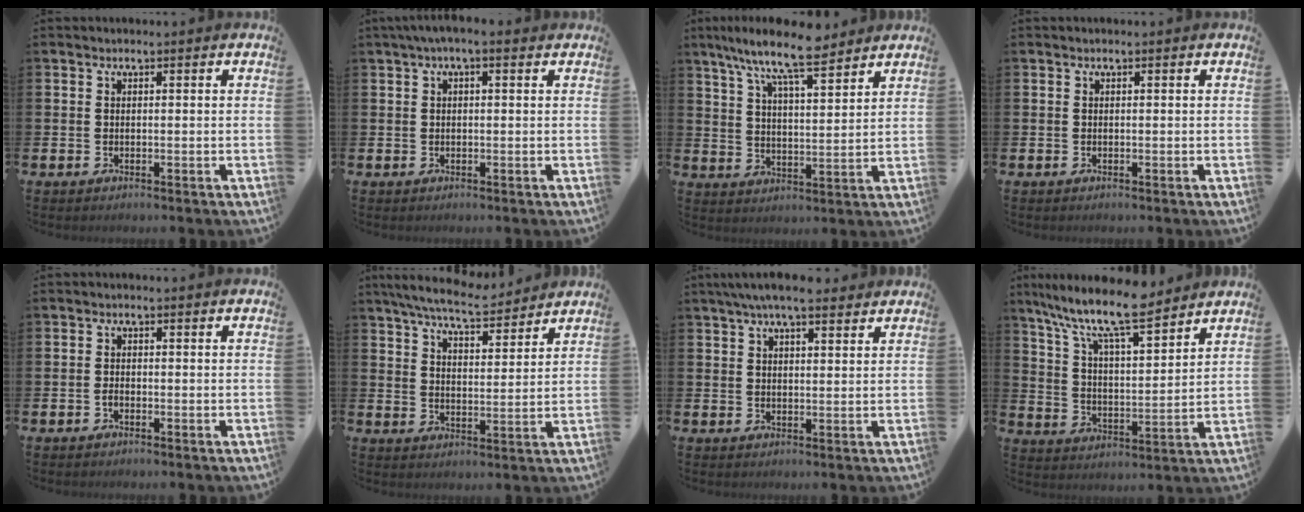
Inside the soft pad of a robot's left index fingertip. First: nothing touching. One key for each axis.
{"total": 1.6, "fx": 0.7, "fy": 0.4, "fz": 1.4, "tx": -0.018, "ty": 0.002, "tz": 0.008}
{"total": 9.6, "fx": 8.3, "fy": 1.2, "fz": 4.6, "tx": -0.103, "ty": -0.038, "tz": 0.146}
{"total": 0.0}
{"total": 1.0, "fx": -0.6, "fy": 0.5, "fz": 0.6, "tx": -0.011, "ty": -0.001, "tz": -0.013}
{"total": 7.3, "fx": 6.9, "fy": 1.0, "fz": 2.3, "tx": -0.064, "ty": -0.033, "tz": 0.123}
{"total": 5.5, "fx": 4.7, "fy": 1.0, "fz": 2.7, "tx": -0.062, "ty": -0.007, "tz": 0.084}
{"total": 10.4, "fx": 9.2, "fy": 1.5, "fz": 4.7, "tx": -0.114, "ty": -0.059, "tz": 0.157}